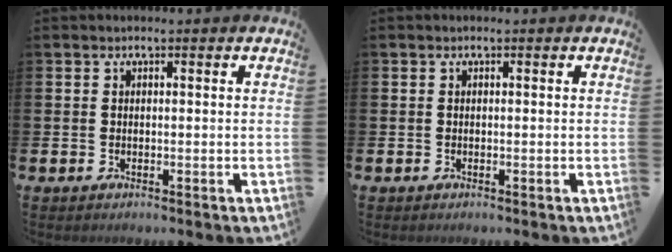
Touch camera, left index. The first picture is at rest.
{"total": 0.0}